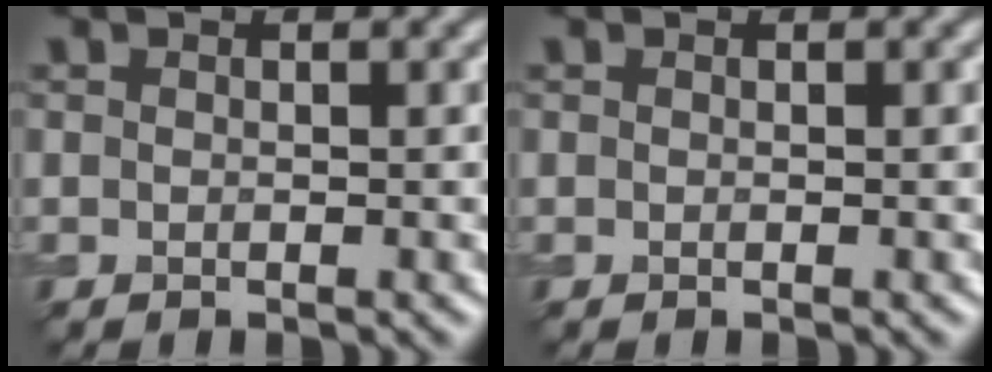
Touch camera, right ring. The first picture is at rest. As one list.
[{"total": 0.0}]